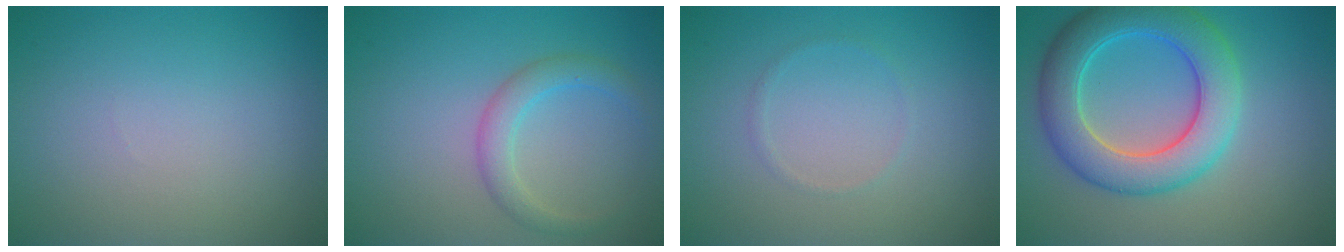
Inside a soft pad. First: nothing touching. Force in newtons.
{"total": 2.5, "press": 2.5, "slide": 0.1}
{"total": 0.6, "press": 0.6, "slide": 0.1}
{"total": 7.6, "press": 7.5, "slide": 0.4}